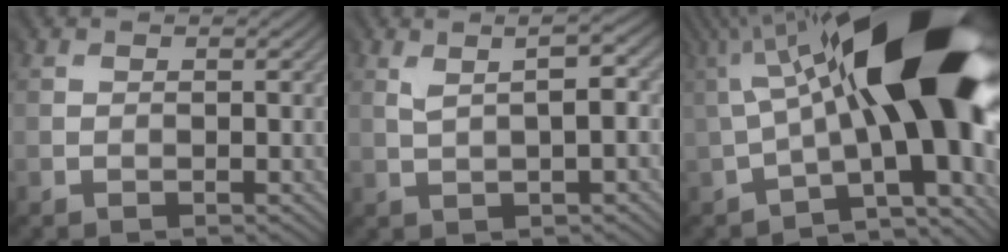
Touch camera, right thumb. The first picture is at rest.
{"total": 3.6, "force": [0.9, 0.6, 3.4], "torque": [-0.046, 0.012, 0.011]}
{"total": 19.9, "force": [1.6, 6.6, 18.7], "torque": [-0.286, 0.025, 0.026]}